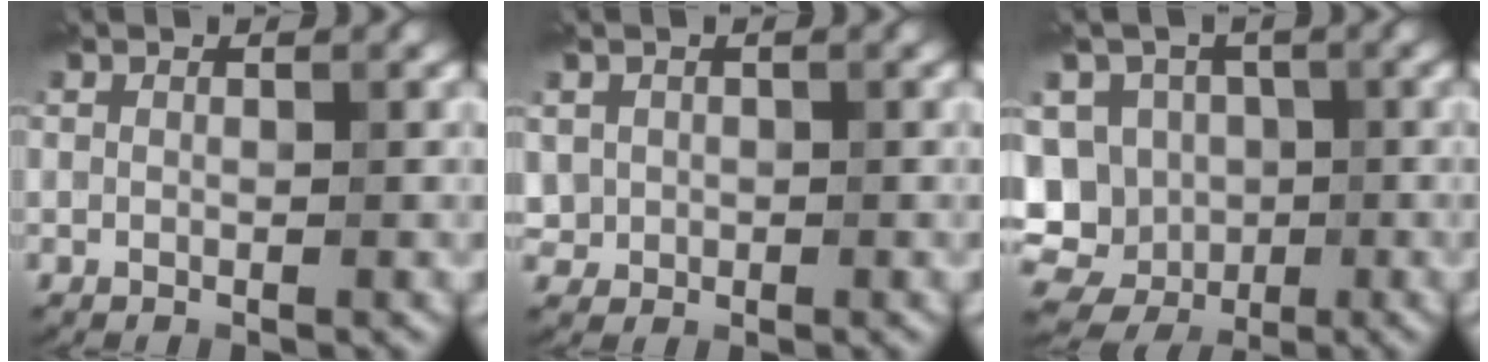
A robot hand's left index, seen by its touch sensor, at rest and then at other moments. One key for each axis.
{"total": 1.7, "fx": 0.2, "fy": 1.6, "fz": 0.5, "tx": -0.008, "ty": -0.007, "tz": 0.004}
{"total": 13.9, "fx": -3.2, "fy": 12.5, "fz": 5.2, "tx": -0.109, "ty": 0.005, "tz": -0.063}